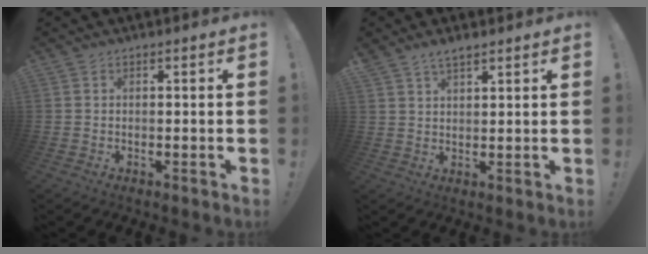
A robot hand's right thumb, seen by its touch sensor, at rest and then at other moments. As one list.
[{"total": 3.5, "force": [2.9, 1.2, 1.6], "torque": [-0.021, -0.019, 0.052]}]